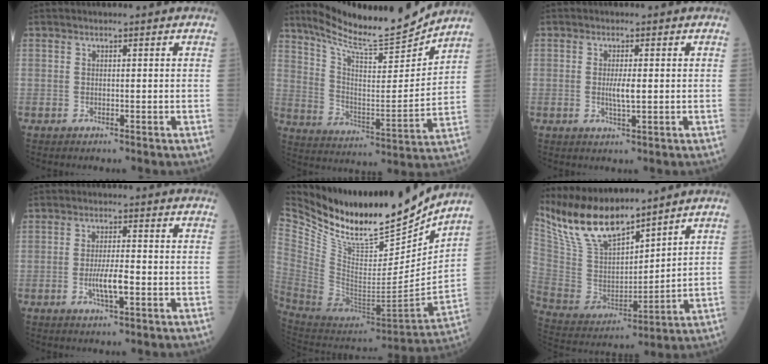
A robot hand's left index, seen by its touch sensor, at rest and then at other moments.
{"total": 16.3, "force": [15.0, 0.6, 6.3], "torque": [-0.116, -0.020, 0.249]}
{"total": 2.5, "force": [0.0, 0.3, 2.5], "torque": [-0.053, -0.004, 0.002]}
{"total": 4.2, "force": [-1.2, 0.6, 4.0], "torque": [-0.079, -0.003, -0.022]}
{"total": 23.4, "force": [19.8, 5.5, 11.1], "torque": [-0.216, -0.041, 0.345]}
{"total": 14.2, "force": [12.4, 3.3, 6.0], "torque": [-0.132, 0.009, 0.252]}